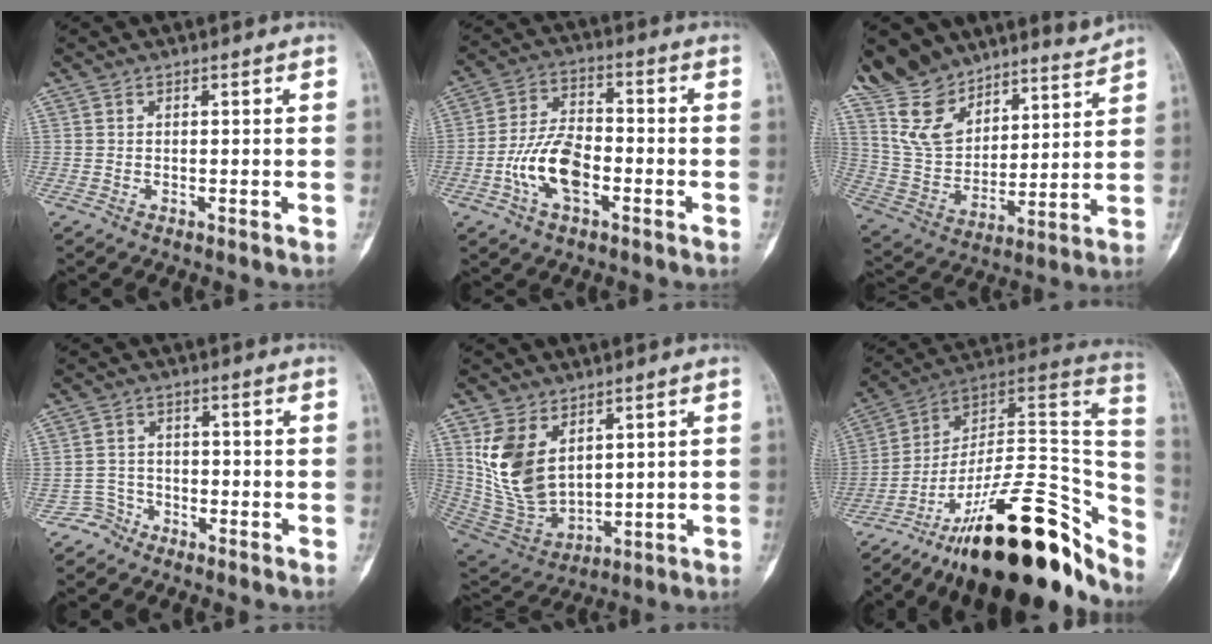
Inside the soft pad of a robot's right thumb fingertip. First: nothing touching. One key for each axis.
{"total": 10.8, "fx": -3.5, "fy": 5.7, "fz": 8.4, "tx": -0.156, "ty": 0.027, "tz": -0.071}
{"total": 17.6, "fx": 15.6, "fy": 6.7, "fz": 4.4, "tx": -0.038, "ty": -0.093, "tz": 0.290}
{"total": 3.5, "fx": -2.7, "fy": 2.1, "fz": -0.9, "tx": 0.035, "ty": 0.022, "tz": -0.059}
{"total": 14.0, "fx": 5.0, "fy": 8.6, "fz": 9.9, "tx": -0.179, "ty": -0.027, "tz": 0.123}
{"total": 33.6, "fx": -19.8, "fy": 13.2, "fz": 23.8, "tx": -0.250, "ty": 0.082, "tz": -0.299}